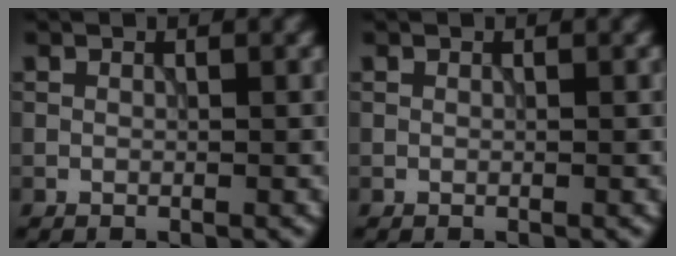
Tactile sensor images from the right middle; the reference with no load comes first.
{"total": 0.0}